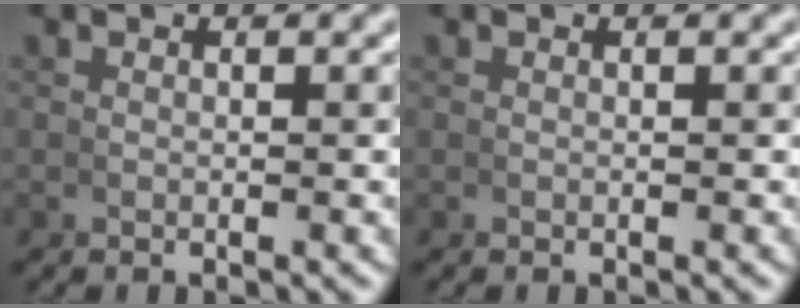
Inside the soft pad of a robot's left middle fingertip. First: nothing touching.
{"total": 0.0}